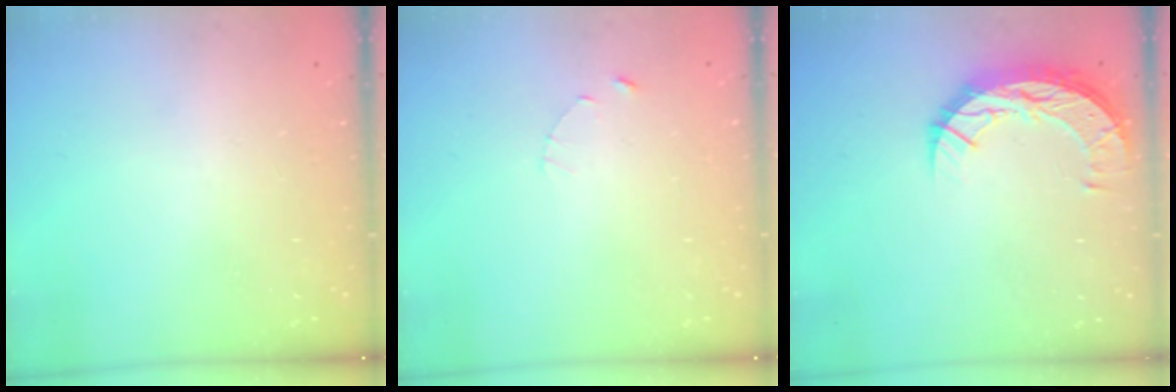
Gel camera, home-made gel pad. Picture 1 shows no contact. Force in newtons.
{"total": 1.2, "press": 1.1, "slide": 0.2}
{"total": 10.3, "press": 10.2, "slide": 0.7}